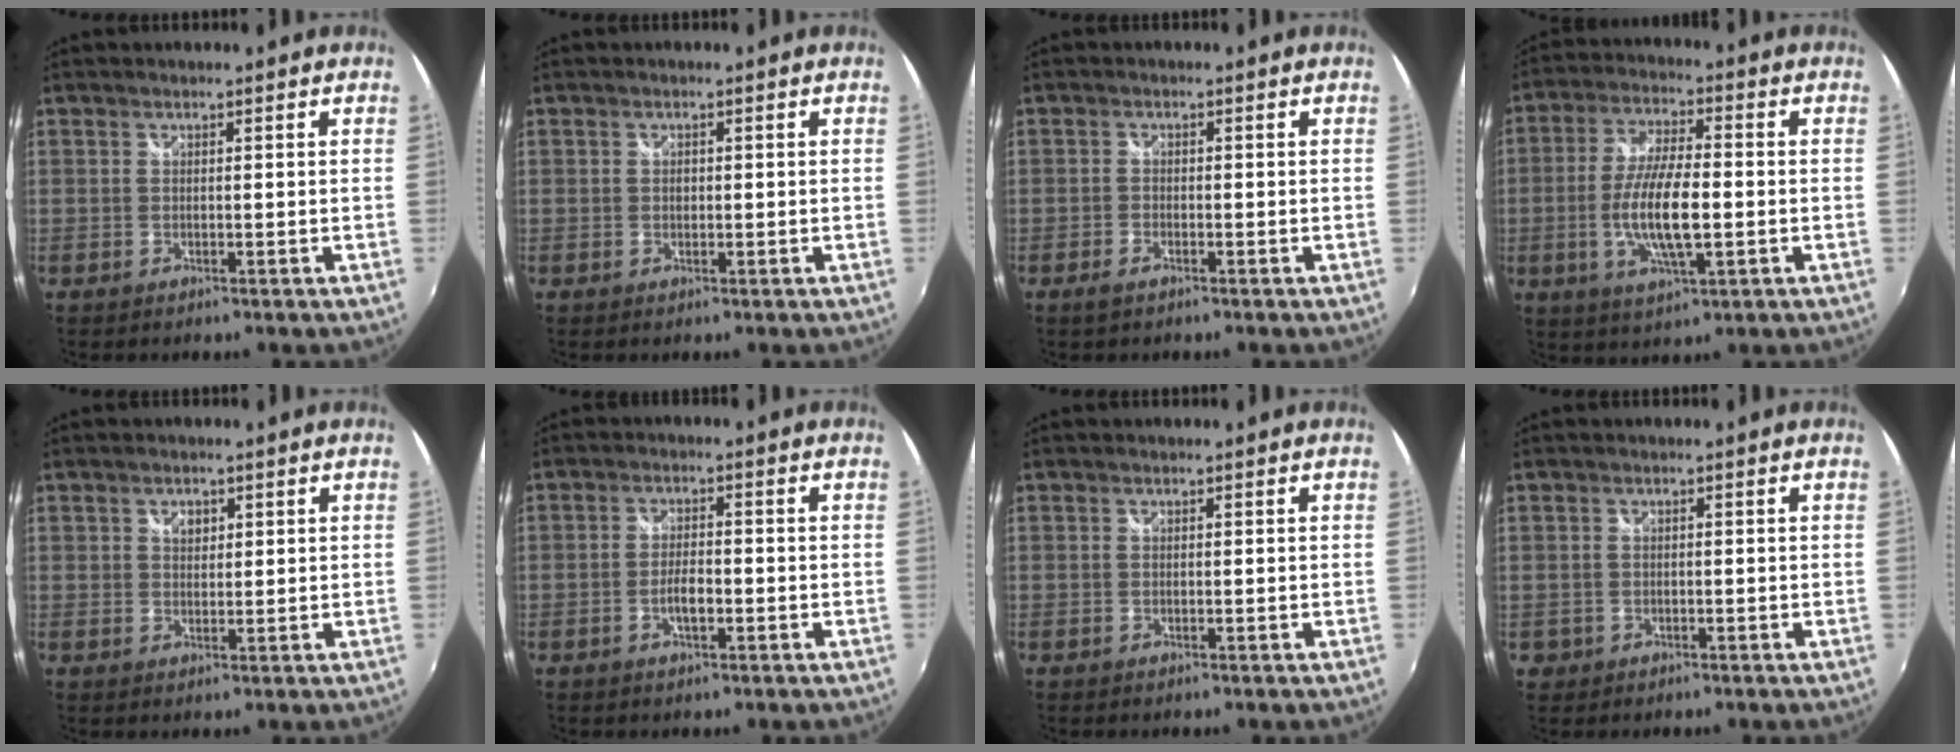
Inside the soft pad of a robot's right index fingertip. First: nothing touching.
{"total": 0.9, "force": [-0.1, 0.7, 0.6], "torque": [-0.009, 0.001, -0.002]}
{"total": 1.9, "force": [-1.4, 0.8, 1.0], "torque": [-0.026, -0.003, -0.029]}
{"total": 11.7, "force": [-2.3, 3.4, 11.0], "torque": [-0.220, -0.004, -0.043]}
{"total": 2.4, "force": [1.0, 1.9, 1.0], "torque": [-0.010, 0.004, 0.017]}
{"total": 3.7, "force": [-1.4, 1.3, 3.1], "torque": [-0.063, 0.001, -0.027]}
{"total": 0.0}
{"total": 2.1, "force": [-0.5, 2.0, 0.2], "torque": [-0.009, -0.001, -0.006]}